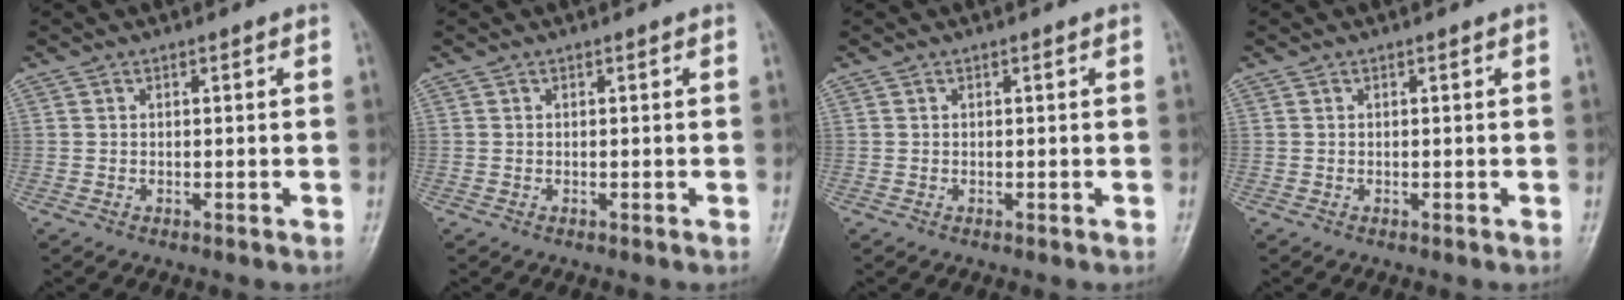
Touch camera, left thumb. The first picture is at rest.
{"total": 0.0}
{"total": 0.0}
{"total": 0.0}